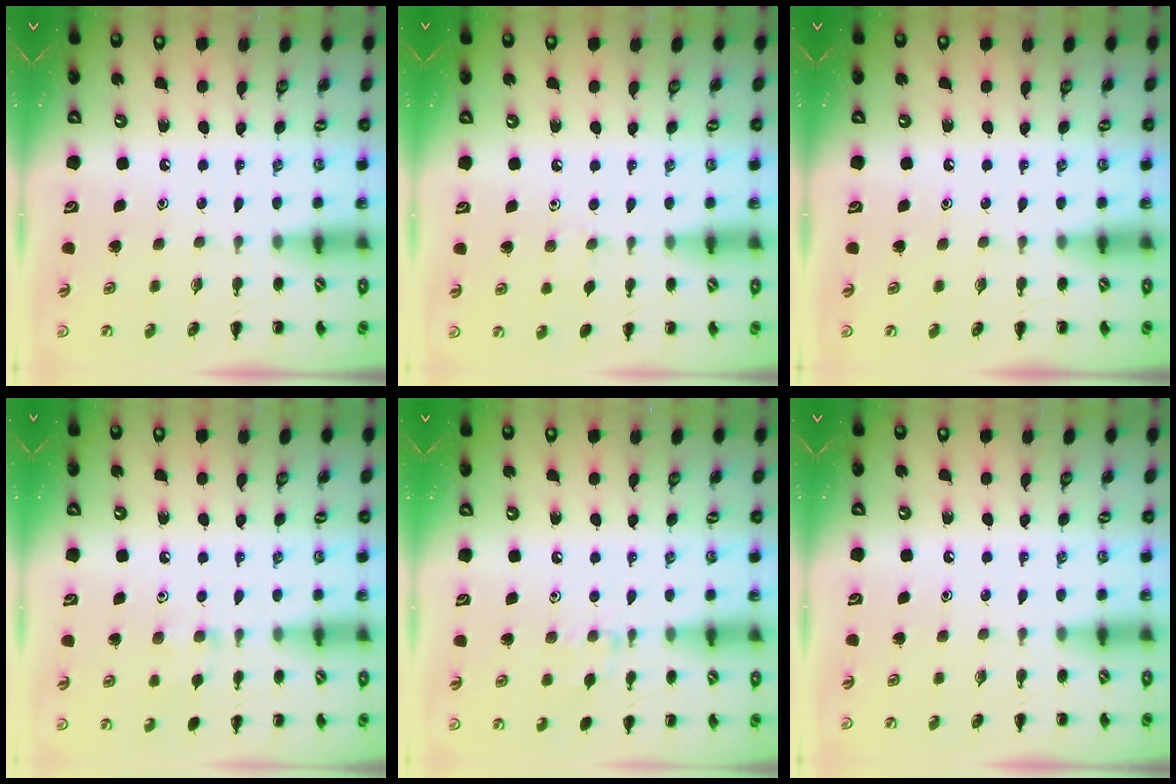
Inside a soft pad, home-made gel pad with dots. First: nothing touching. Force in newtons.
{"total": 3.5, "press": 3.2, "slide": 1.3}
{"total": 0.0}
{"total": 6.5, "press": 6.2, "slide": 2.0}
{"total": 6.5, "press": 6.3, "slide": 1.6}
{"total": 0.0}